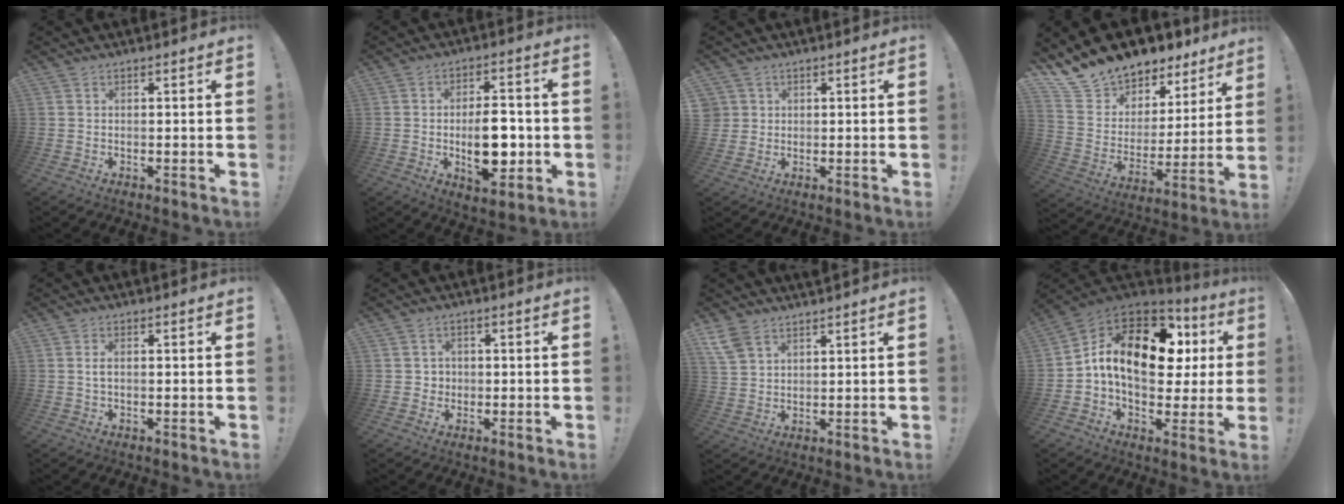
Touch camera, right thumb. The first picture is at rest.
{"total": 13.8, "force": [-2.2, 7.1, 11.7], "torque": [-0.174, 0.000, -0.038]}
{"total": 3.1, "force": [1.0, 2.9, 0.4], "torque": [-0.013, 0.002, 0.021]}
{"total": 13.1, "force": [11.7, 5.6, 1.3], "torque": [-0.047, -0.104, 0.223]}
{"total": 1.7, "force": [0.0, 0.7, 1.6], "torque": [-0.036, 0.005, 0.001]}
{"total": 2.8, "force": [0.0, 2.8, 0.6], "torque": [-0.012, 0.002, -0.001]}
{"total": 4.6, "force": [3.6, 2.1, 2.2], "torque": [-0.046, -0.013, 0.072]}
{"total": 19.2, "force": [3.7, 11.4, 15.0], "torque": [-0.242, -0.002, 0.066]}